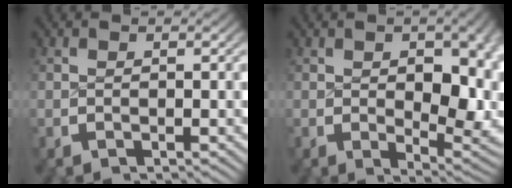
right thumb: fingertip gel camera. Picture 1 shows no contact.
{"total": 6.5, "force": [0.1, 3.3, 5.6], "torque": [-0.083, -0.036, 0.018]}